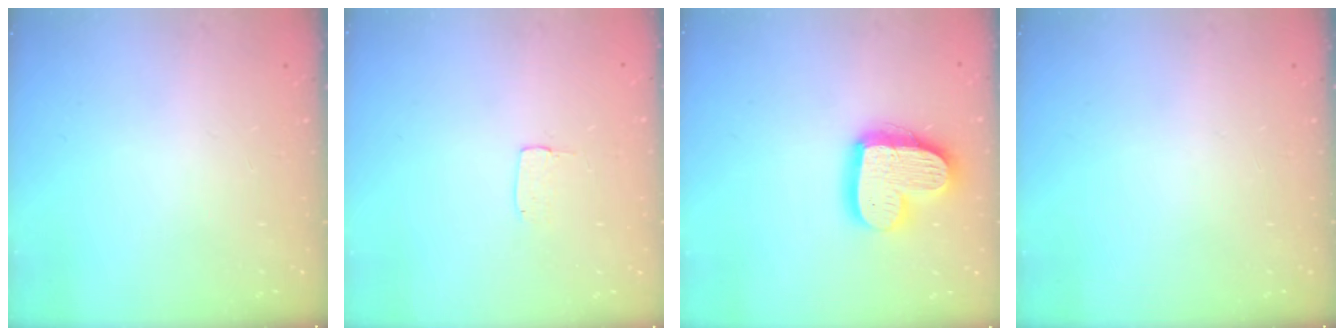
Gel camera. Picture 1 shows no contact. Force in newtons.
{"total": 2.9, "press": 2.9, "slide": 0.2}
{"total": 17.4, "press": 17.3, "slide": 1.6}
{"total": 0.0}